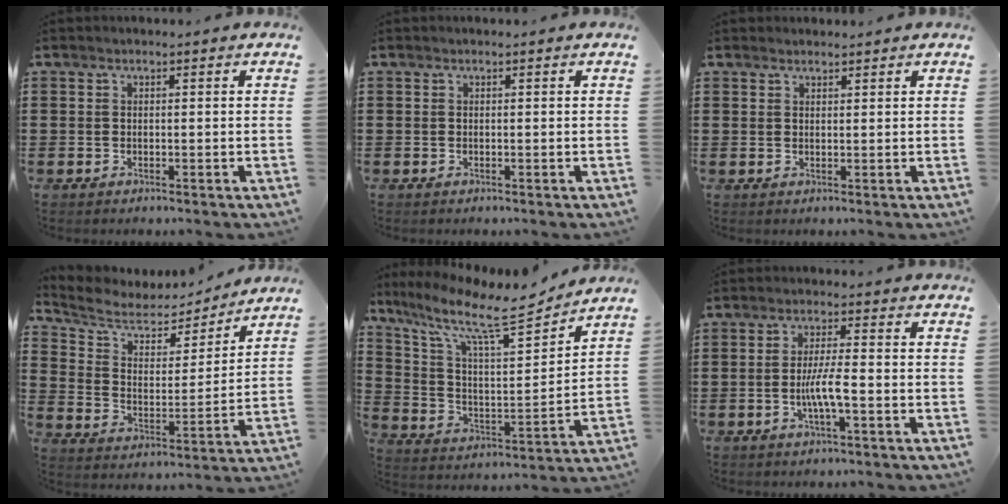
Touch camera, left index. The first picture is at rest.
{"total": 0.0}
{"total": 1.2, "force": [1.2, 0.2, 0.2], "torque": [-0.005, 0.000, 0.023]}
{"total": 6.2, "force": [5.0, 2.7, 2.4], "torque": [-0.077, -0.027, 0.083]}
{"total": 12.3, "force": [9.4, 2.5, 7.6], "torque": [-0.172, -0.054, 0.155]}
{"total": 5.1, "force": [-1.4, 0.6, 4.8], "torque": [-0.091, -0.002, -0.028]}